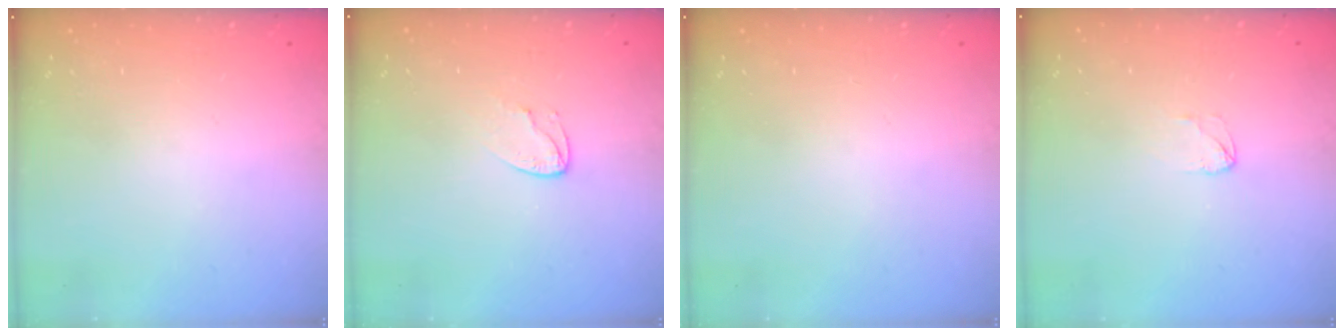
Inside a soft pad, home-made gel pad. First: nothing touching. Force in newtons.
{"total": 4.9, "press": 4.9, "slide": 0.5}
{"total": 0.0}
{"total": 2.5, "press": 2.5, "slide": 0.1}